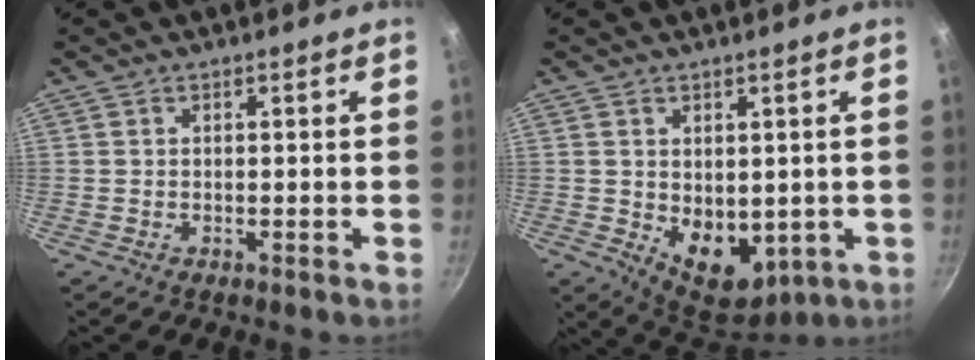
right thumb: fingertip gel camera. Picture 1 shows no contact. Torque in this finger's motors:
{"motor_torque": [-0.47, 0.71, 0.25, 0.34, 0.11]}